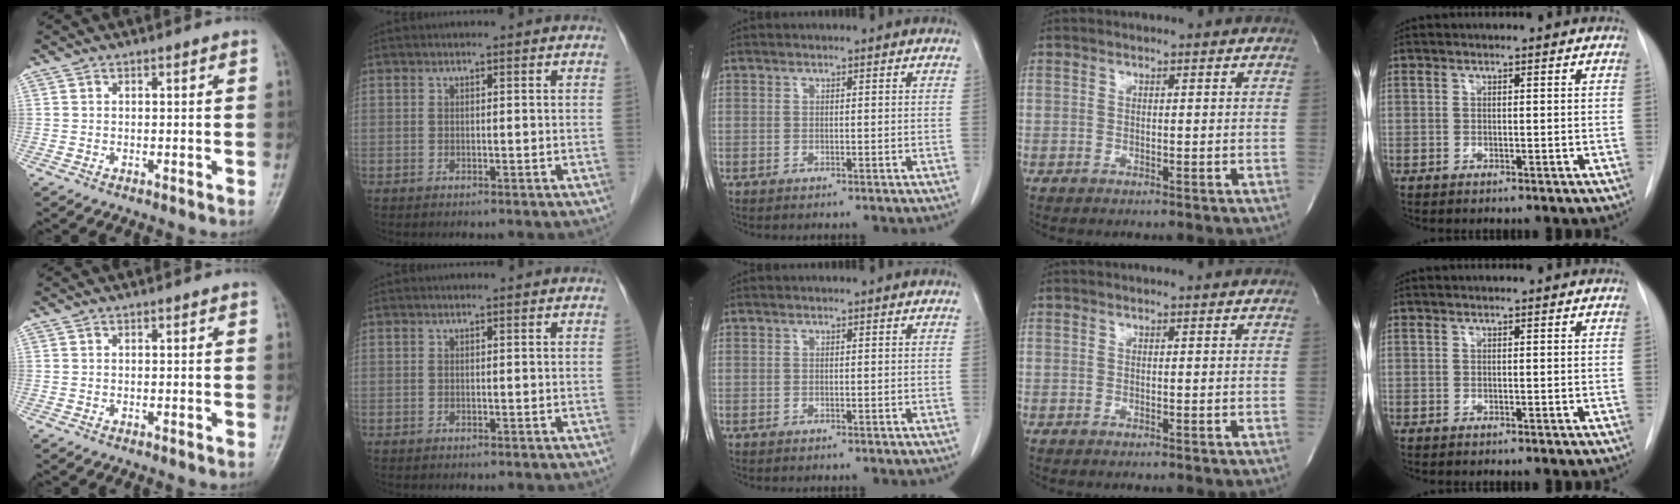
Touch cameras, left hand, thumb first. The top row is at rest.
{}